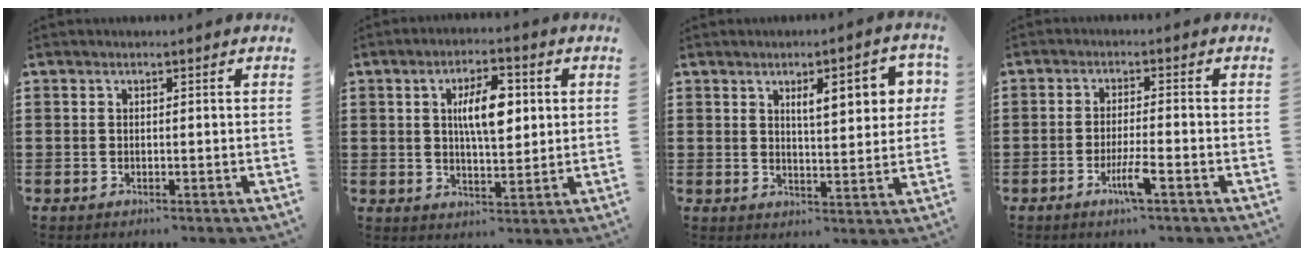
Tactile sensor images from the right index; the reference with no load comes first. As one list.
[{"total": 7.5, "force": [1.6, 2.9, 6.7], "torque": [-0.126, 0.008, 0.023]}, {"total": 6.8, "force": [2.6, 2.0, 6.0], "torque": [-0.087, -0.005, 0.036]}, {"total": 4.5, "force": [-2.3, 0.2, 3.8], "torque": [-0.076, -0.013, -0.043]}]